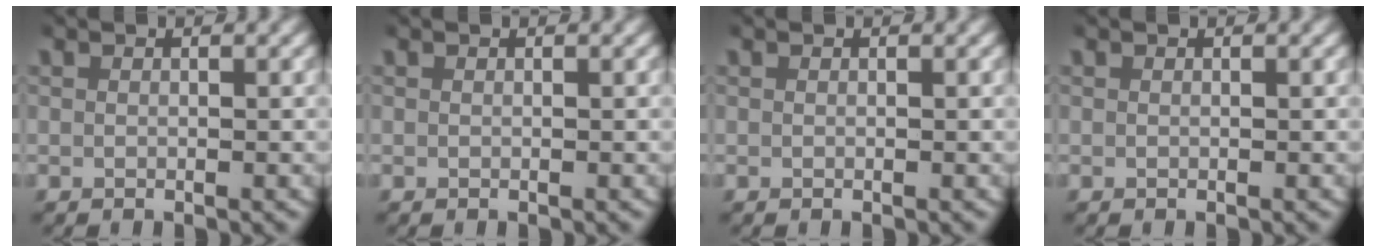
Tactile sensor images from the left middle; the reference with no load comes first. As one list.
[{"total": 0.0}, {"total": 0.0}, {"total": 0.0}]